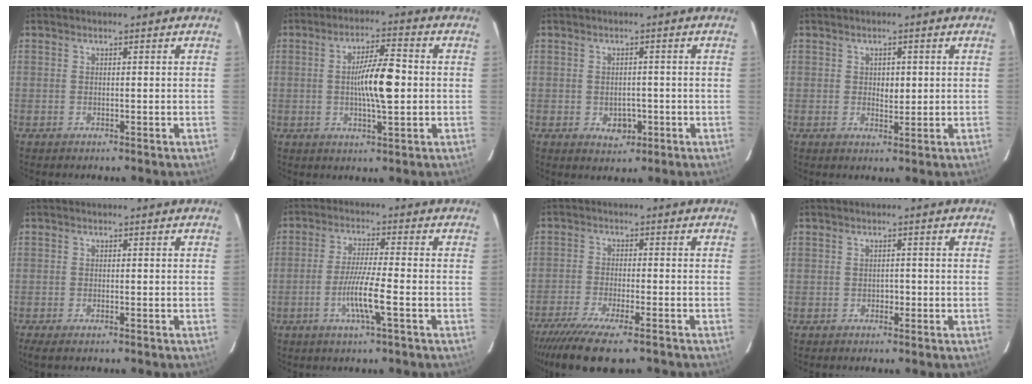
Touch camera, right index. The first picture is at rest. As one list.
[{"total": 8.5, "force": [-0.2, 1.3, 8.4], "torque": [-0.149, 0.007, -0.005]}, {"total": 3.2, "force": [-1.0, 2.3, 2.0], "torque": [-0.024, 0.002, -0.005]}, {"total": 2.4, "force": [0.4, 1.4, 1.9], "torque": [-0.026, -0.001, 0.008]}, {"total": 2.9, "force": [-2.2, 0.7, 1.8], "torque": [-0.025, -0.008, -0.029]}, {"total": 7.1, "force": [-2.3, -0.2, 6.7], "torque": [-0.125, -0.008, -0.045]}, {"total": 13.2, "force": [-10.6, 1.6, 7.8], "torque": [-0.125, -0.031, -0.168]}, {"total": 1.0, "force": [-0.4, 0.7, 0.6], "torque": [-0.009, 0.003, -0.006]}]